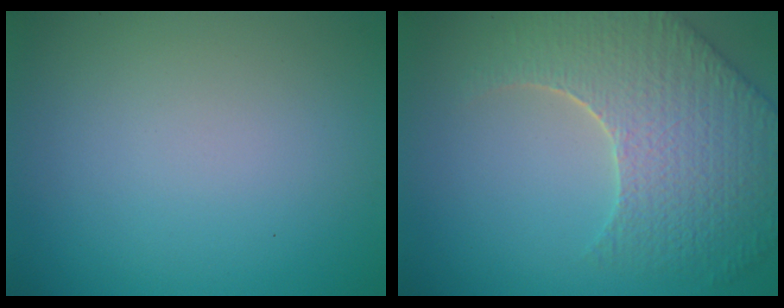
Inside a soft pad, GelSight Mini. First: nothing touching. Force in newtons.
{"total": 7.8, "press": 5.8, "slide": 5.2}